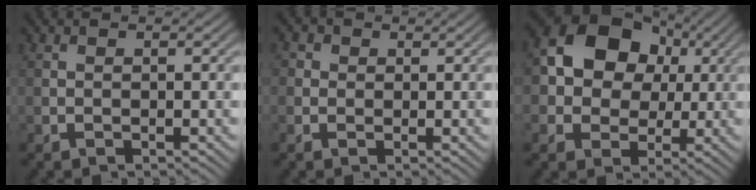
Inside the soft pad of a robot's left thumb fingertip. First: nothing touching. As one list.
[{"total": 2.0, "force": [0.5, 1.8, 0.6], "torque": [-0.019, 0.005, 0.001]}, {"total": 11.6, "force": [2.3, 9.2, 6.8], "torque": [-0.137, 0.019, 0.026]}]